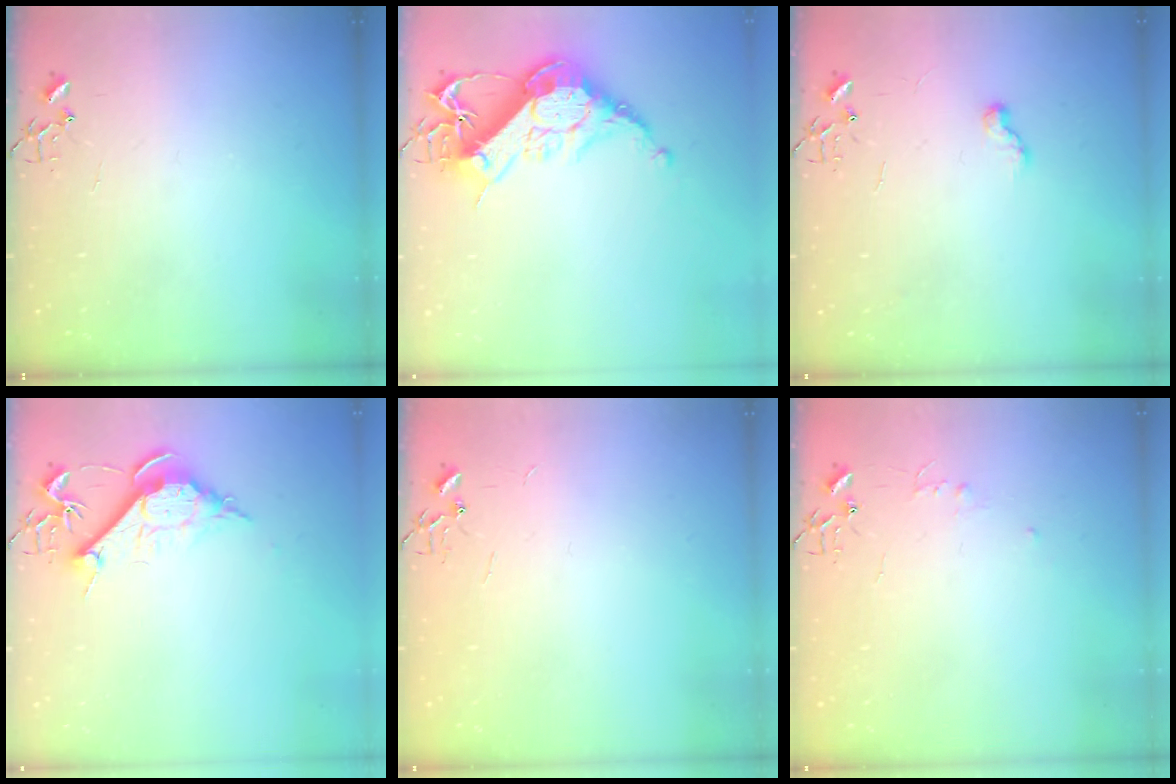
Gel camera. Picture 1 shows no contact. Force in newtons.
{"total": 18.5, "press": 18.4, "slide": 1.5}
{"total": 6.4, "press": 6.3, "slide": 0.6}
{"total": 10.2, "press": 10.2, "slide": 1.0}
{"total": 1.8, "press": 1.8, "slide": 0.2}
{"total": 3.9, "press": 3.9, "slide": 0.4}